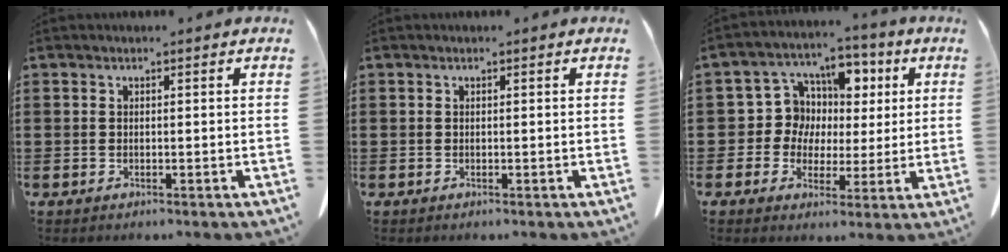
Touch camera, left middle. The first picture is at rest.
{"total": 0.0}
{"total": 8.4, "force": [1.8, 7.8, 2.4], "torque": [-0.081, -0.005, 0.036]}